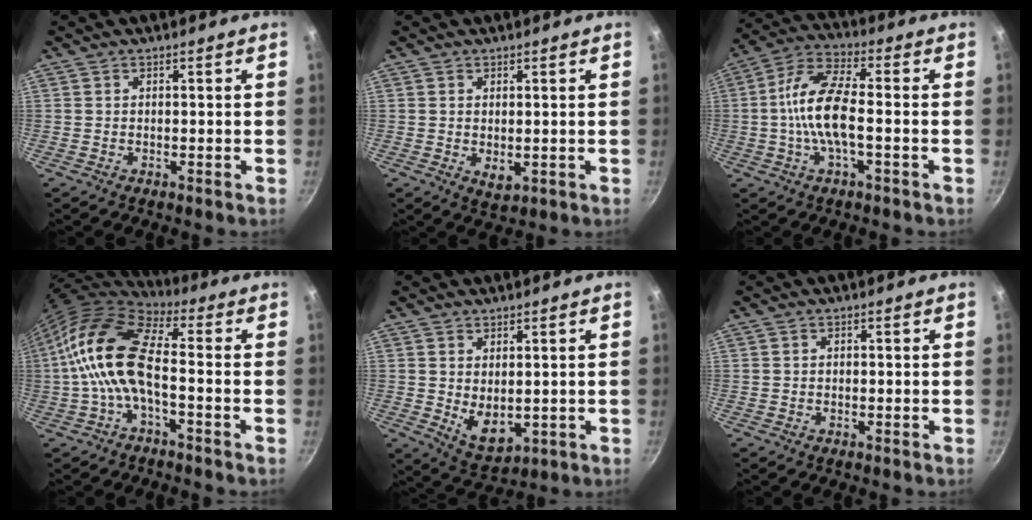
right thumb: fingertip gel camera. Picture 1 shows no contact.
{"total": 3.1, "force": [0.2, 1.8, 2.5], "torque": [-0.039, -0.010, 0.006]}
{"total": 11.7, "force": [-1.5, 4.4, 10.8], "torque": [-0.212, 0.031, -0.045]}
{"total": 12.8, "force": [-1.6, 5.4, 11.5], "torque": [-0.225, 0.032, -0.045]}
{"total": 6.7, "force": [0.8, 4.1, 5.3], "torque": [-0.072, -0.022, 0.030]}
{"total": 0.5, "force": [-0.1, 0.4, 0.3], "torque": [-0.003, 0.004, 0.000]}